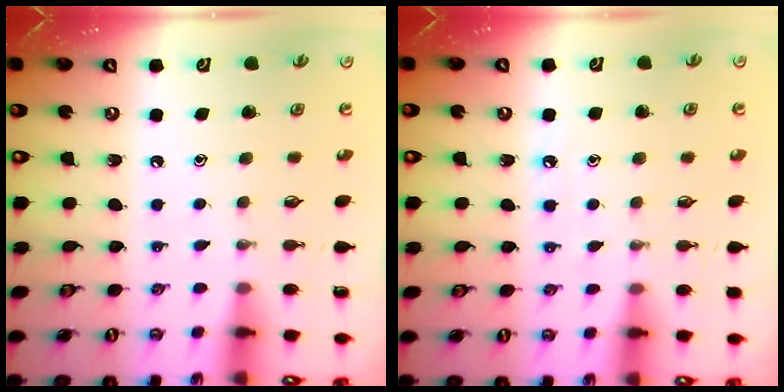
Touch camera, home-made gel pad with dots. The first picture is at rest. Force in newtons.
{"total": 4.6, "press": 4.6, "slide": 0.7}